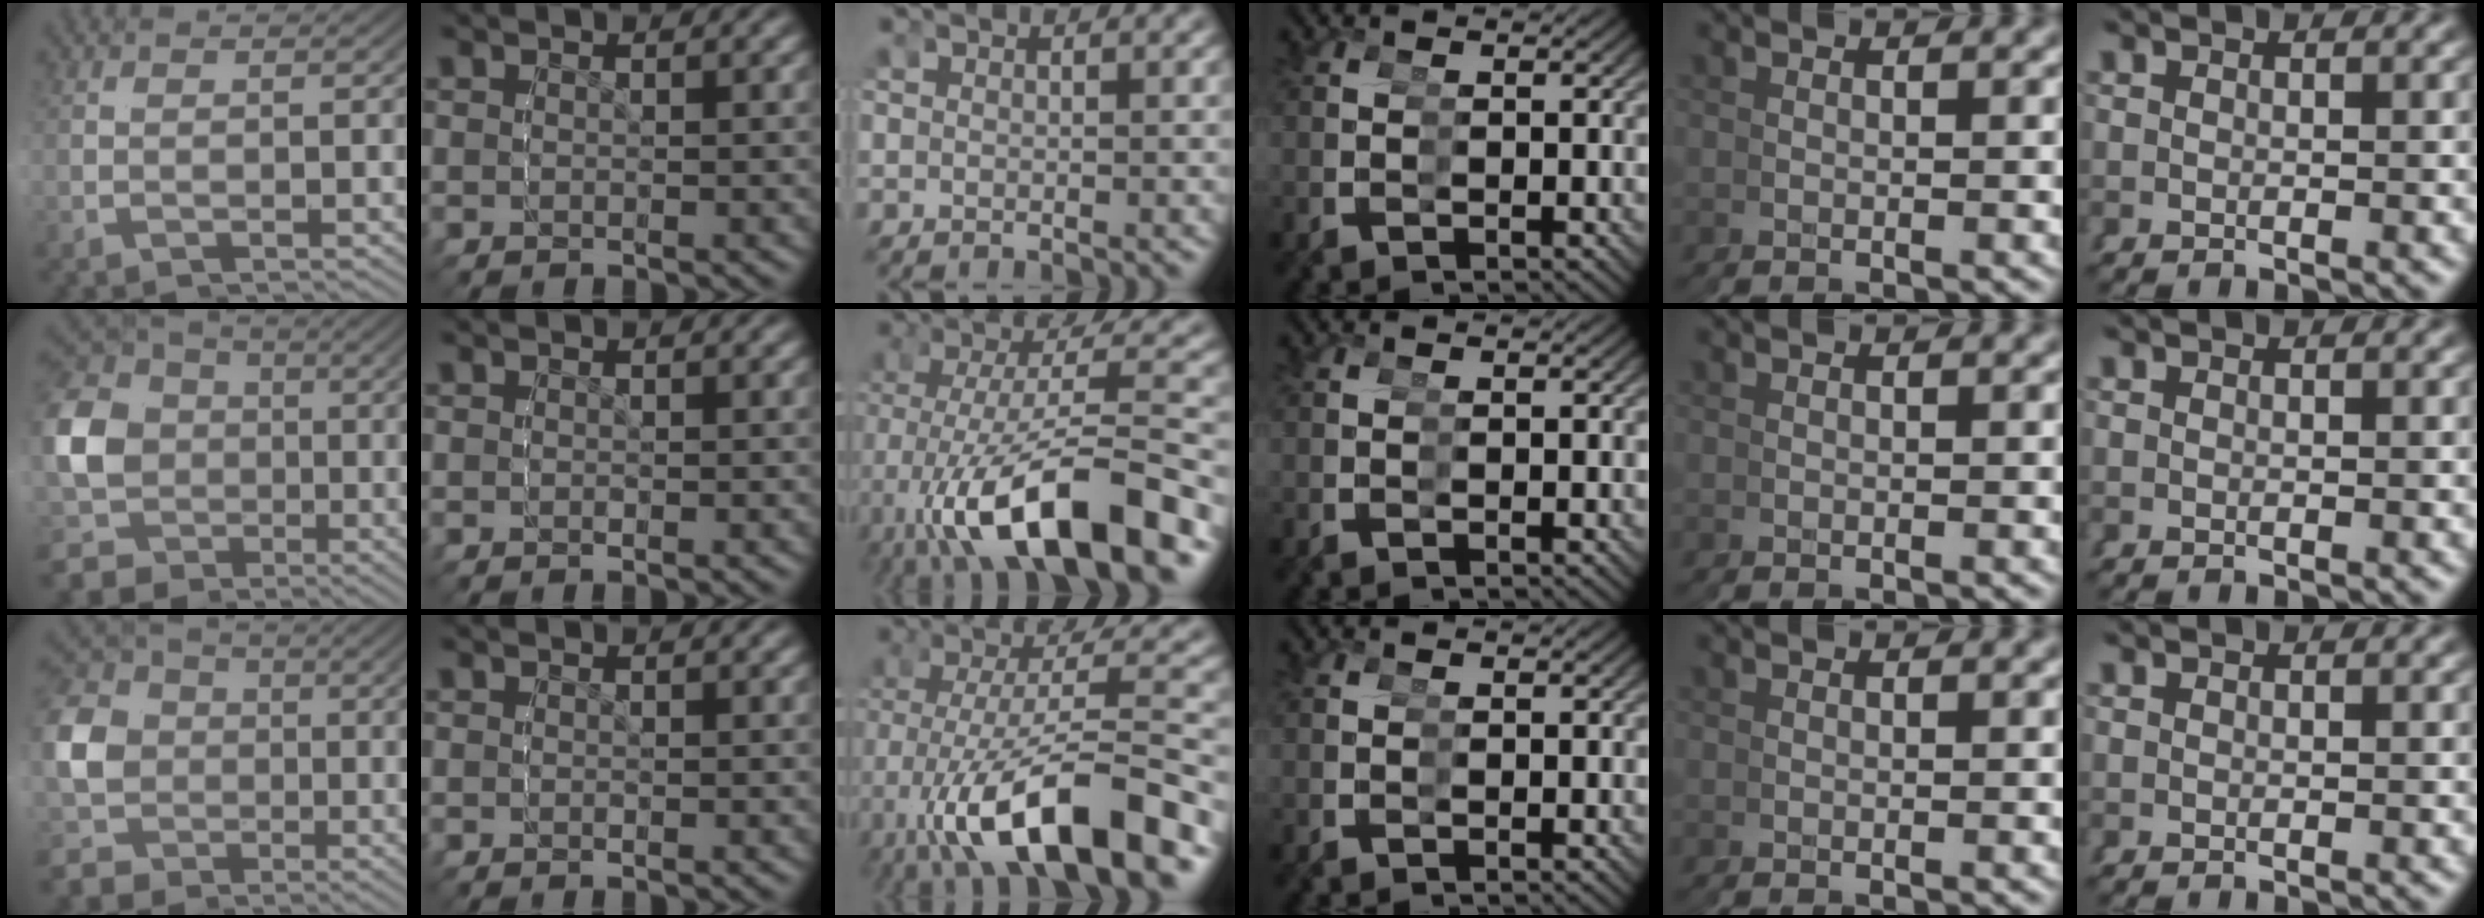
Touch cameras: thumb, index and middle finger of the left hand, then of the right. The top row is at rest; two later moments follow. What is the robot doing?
{"motion": "grasp_and_lifting", "object": "glue stick"}